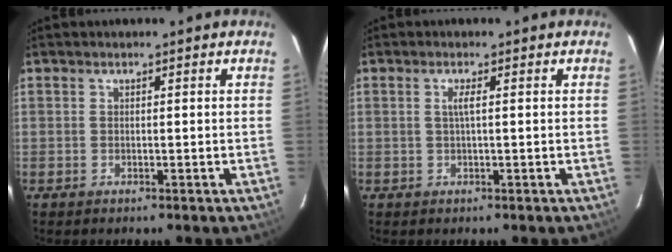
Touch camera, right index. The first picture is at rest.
{"total": 1.4, "force": [0.2, -0.2, 1.4], "torque": [-0.028, 0.000, 0.003]}